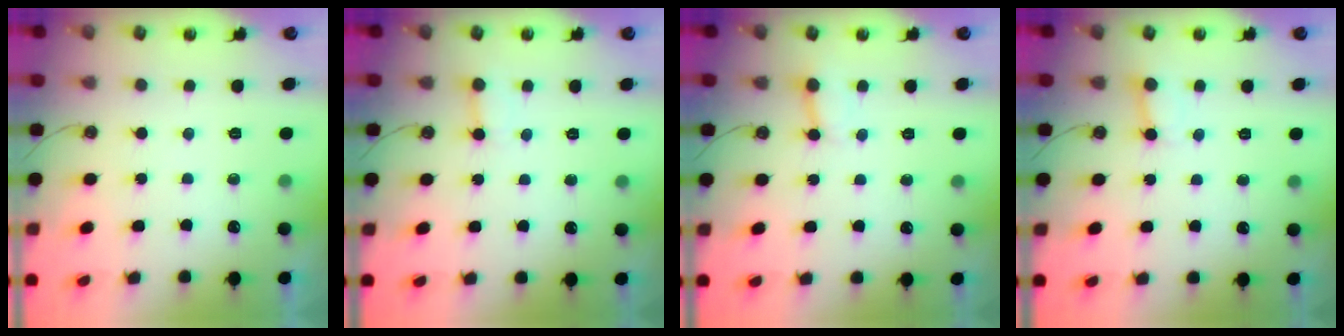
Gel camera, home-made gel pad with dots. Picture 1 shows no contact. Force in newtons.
{"total": 2.5, "press": 2.5, "slide": 0.4}
{"total": 2.4, "press": 2.4, "slide": 0.1}
{"total": 2.4, "press": 2.4, "slide": 0.0}